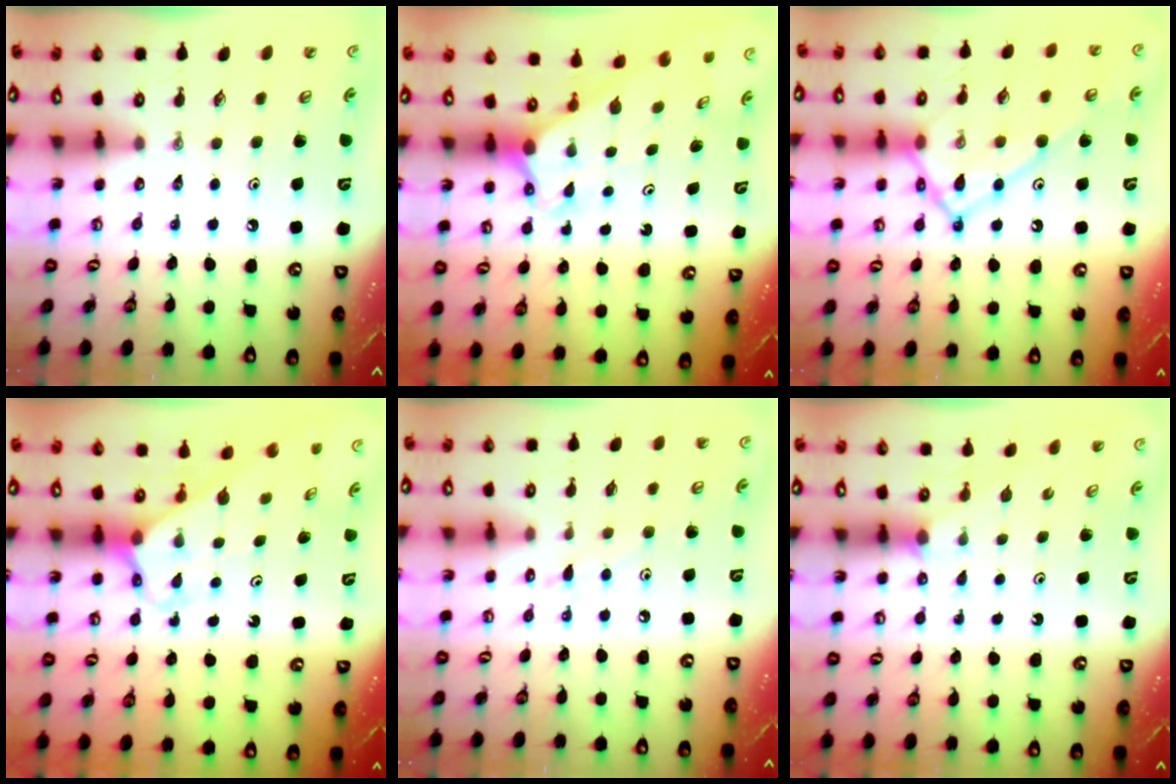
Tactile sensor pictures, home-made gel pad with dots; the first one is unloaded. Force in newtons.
{"total": 2.6, "press": 2.6, "slide": 0.2}
{"total": 15.9, "press": 15.8, "slide": 1.6}
{"total": 2.5, "press": 2.5, "slide": 0.2}
{"total": 7.3, "press": 7.3, "slide": 0.6}
{"total": 1.8, "press": 1.8, "slide": 0.2}